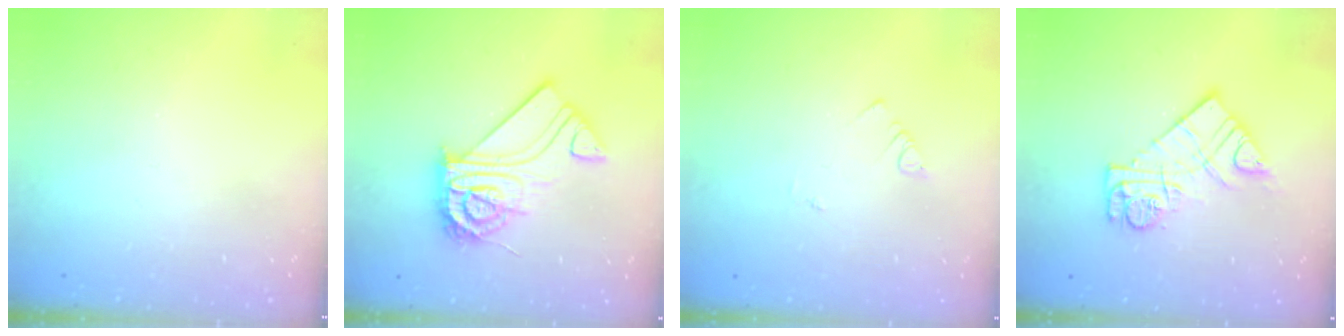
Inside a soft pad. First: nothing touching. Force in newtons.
{"total": 15.9, "press": 15.8, "slide": 0.7}
{"total": 1.1, "press": 1.1, "slide": 0.3}
{"total": 12.0, "press": 11.9, "slide": 1.1}